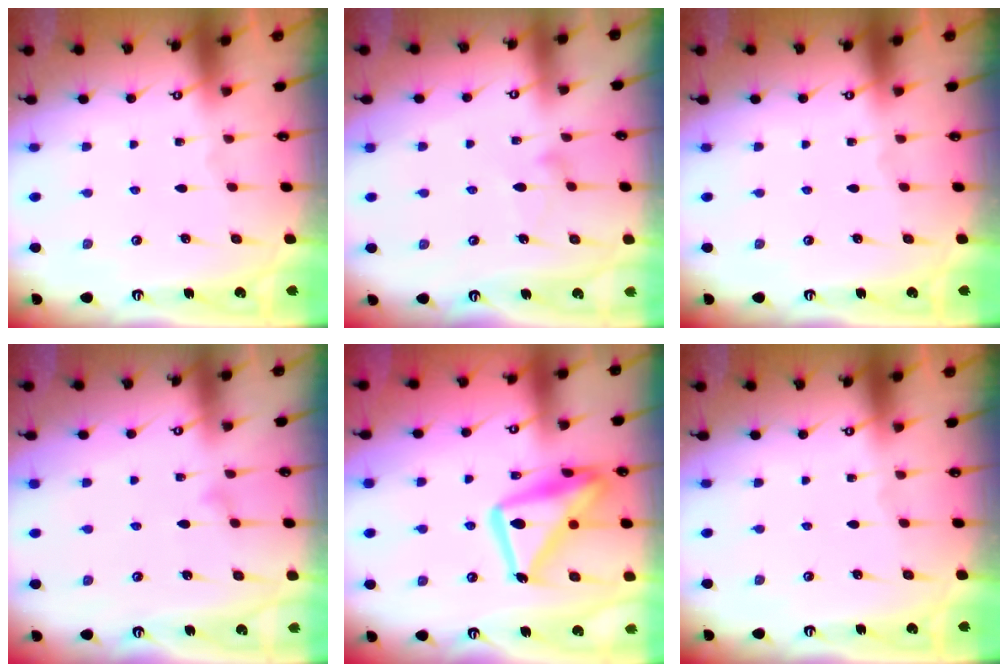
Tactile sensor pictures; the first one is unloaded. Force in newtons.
{"total": 8.7, "press": 8.6, "slide": 0.5}
{"total": 0.0}
{"total": 4.7, "press": 4.7, "slide": 0.3}
{"total": 19.0, "press": 18.9, "slide": 1.4}
{"total": 0.0}